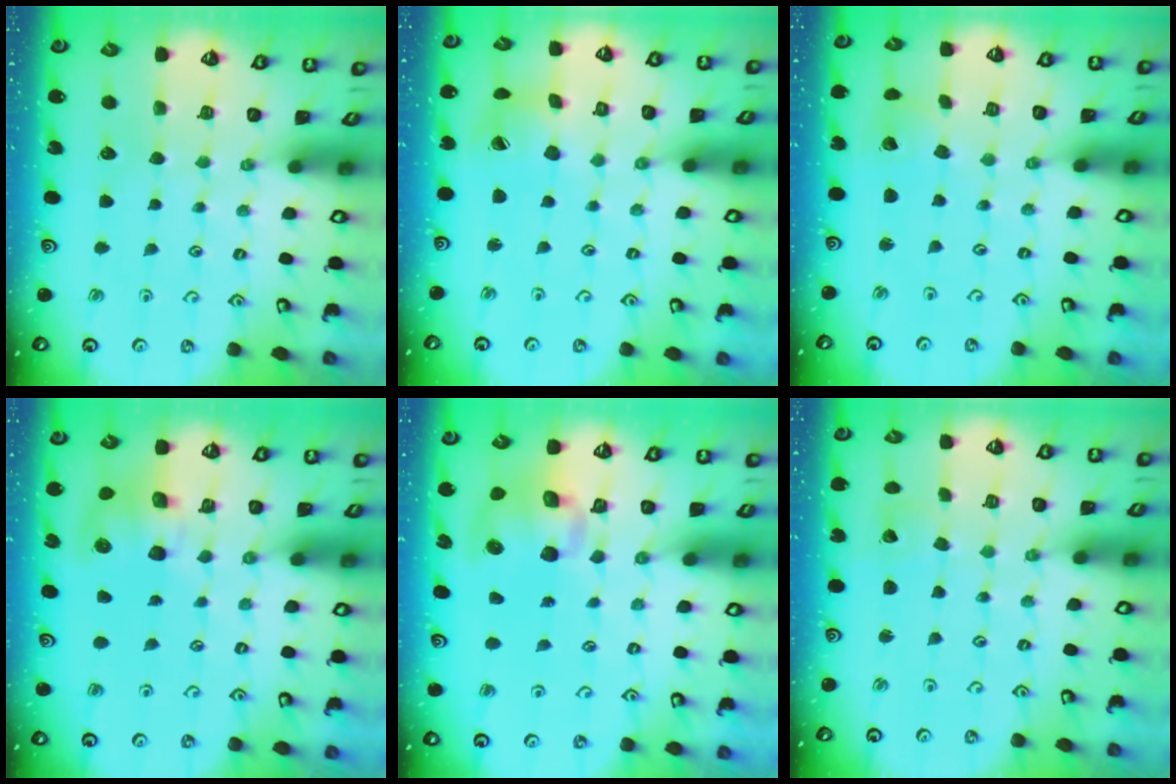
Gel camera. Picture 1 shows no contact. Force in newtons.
{"total": 6.5, "press": 6.4, "slide": 0.8}
{"total": 3.9, "press": 3.9, "slide": 0.4}
{"total": 8.1, "press": 8.0, "slide": 1.1}
{"total": 10.3, "press": 10.2, "slide": 1.5}
{"total": 1.6, "press": 1.6, "slide": 0.1}